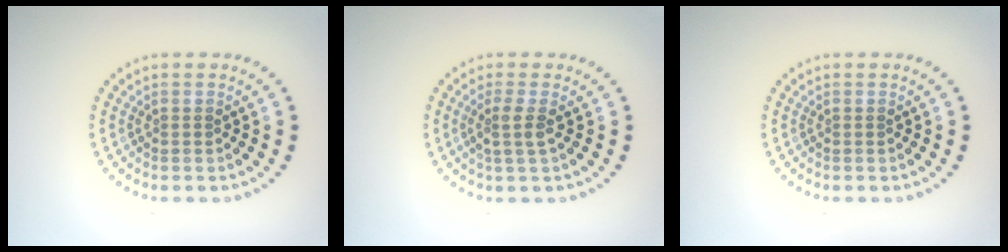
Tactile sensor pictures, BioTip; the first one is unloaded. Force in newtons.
{"total": 1.9, "press": 1.5, "slide": 1.1}
{"total": 0.0}